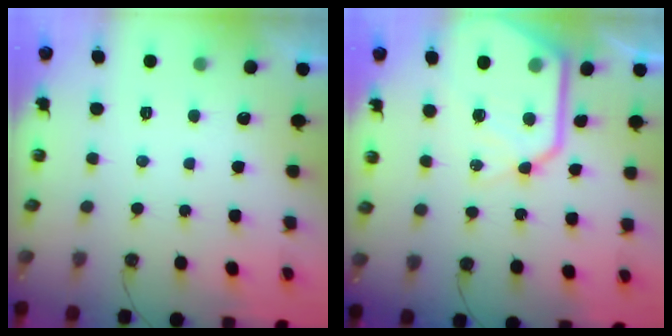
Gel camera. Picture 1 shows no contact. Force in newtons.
{"total": 17.9, "press": 17.8, "slide": 1.8}